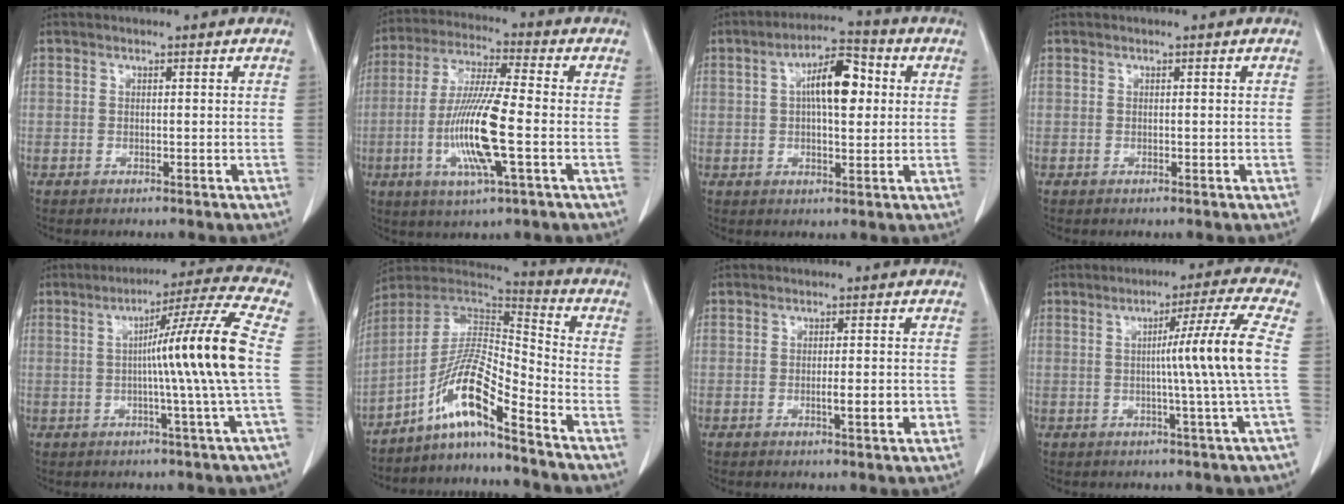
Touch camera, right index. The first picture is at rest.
{"total": 13.2, "force": [-2.9, 0.9, 12.8], "torque": [-0.258, -0.013, -0.060]}
{"total": 8.9, "force": [1.7, 3.1, 8.2], "torque": [-0.141, 0.023, 0.023]}
{"total": 0.0}
{"total": 13.0, "force": [-0.2, -3.1, 12.6], "torque": [-0.189, 0.000, -0.002]}
{"total": 11.0, "force": [-7.5, 0.4, 8.0], "torque": [-0.153, 0.016, -0.141]}
{"total": 3.6, "force": [-1.0, 0.6, 3.4], "torque": [-0.053, -0.002, -0.013]}
{"total": 9.4, "force": [0.0, -3.0, 8.9], "torque": [-0.132, -0.001, 0.007]}